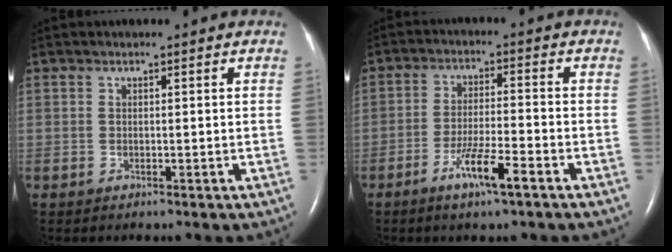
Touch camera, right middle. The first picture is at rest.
{"total": 6.4, "force": [-3.8, 0.2, 5.2], "torque": [-0.102, -0.008, -0.069]}